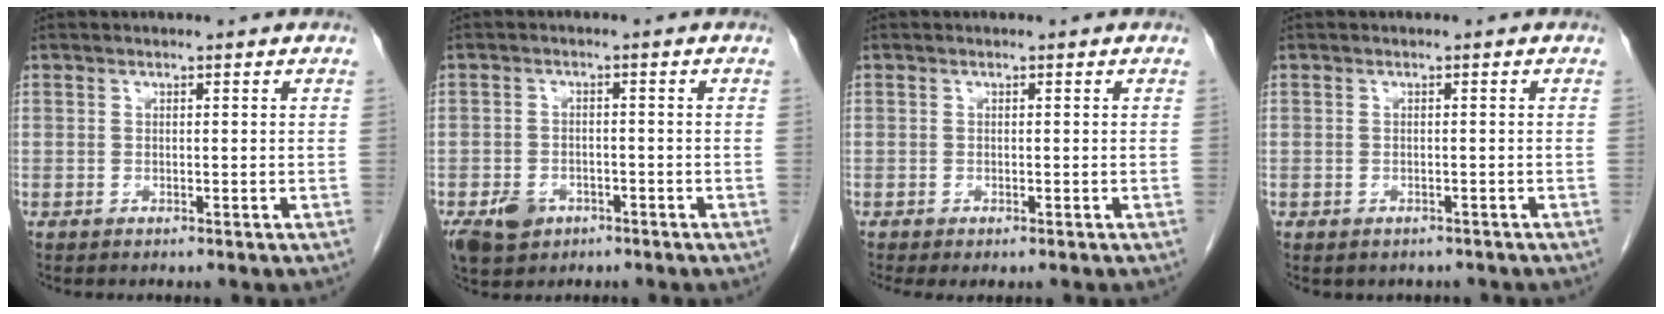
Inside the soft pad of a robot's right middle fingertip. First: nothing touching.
{"total": 5.6, "force": [-3.2, 4.0, 2.5], "torque": [-0.048, -0.002, -0.045]}
{"total": 1.6, "force": [-1.2, 0.4, 0.9], "torque": [-0.012, -0.007, -0.017]}
{"total": 2.3, "force": [-1.9, 1.3, 0.5], "torque": [-0.008, 0.002, -0.020]}